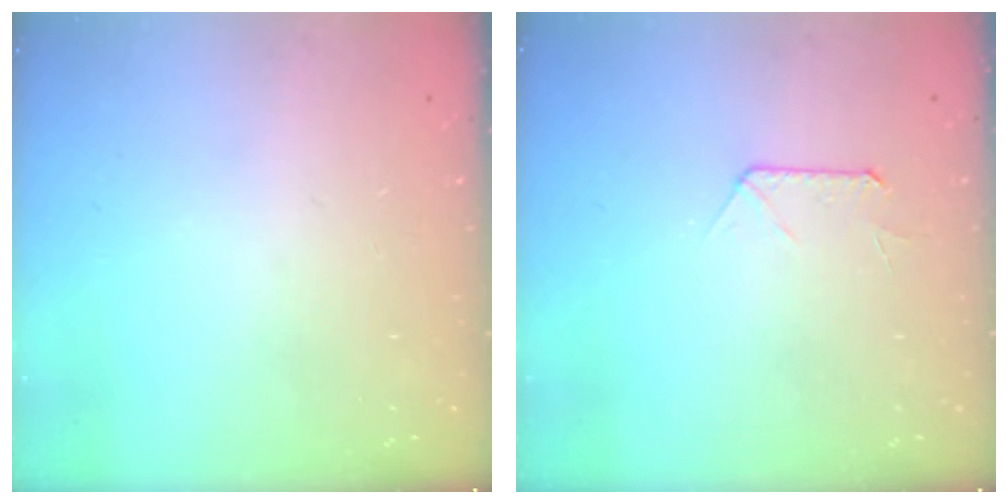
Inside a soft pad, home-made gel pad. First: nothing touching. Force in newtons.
{"total": 5.2, "press": 5.1, "slide": 0.4}